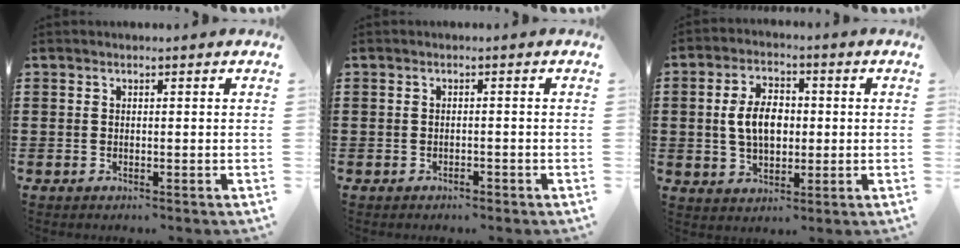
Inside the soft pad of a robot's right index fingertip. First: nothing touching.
{"total": 1.0, "force": [-0.9, 0.1, 0.2], "torque": [-0.009, -0.005, -0.018]}
{"total": 6.9, "force": [0.1, 4.3, 5.4], "torque": [-0.105, 0.005, -0.009]}